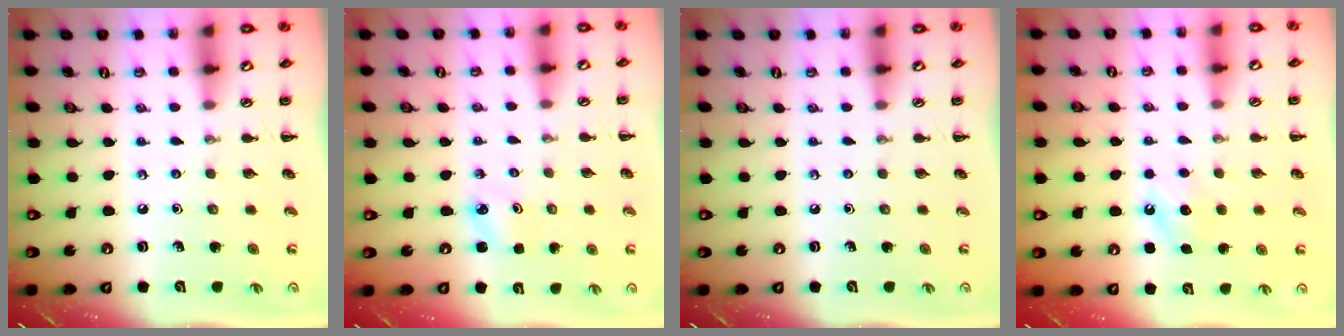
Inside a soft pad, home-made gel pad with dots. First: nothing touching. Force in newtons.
{"total": 1.9, "press": 1.8, "slide": 0.5}
{"total": 0.0}
{"total": 6.9, "press": 6.7, "slide": 1.6}